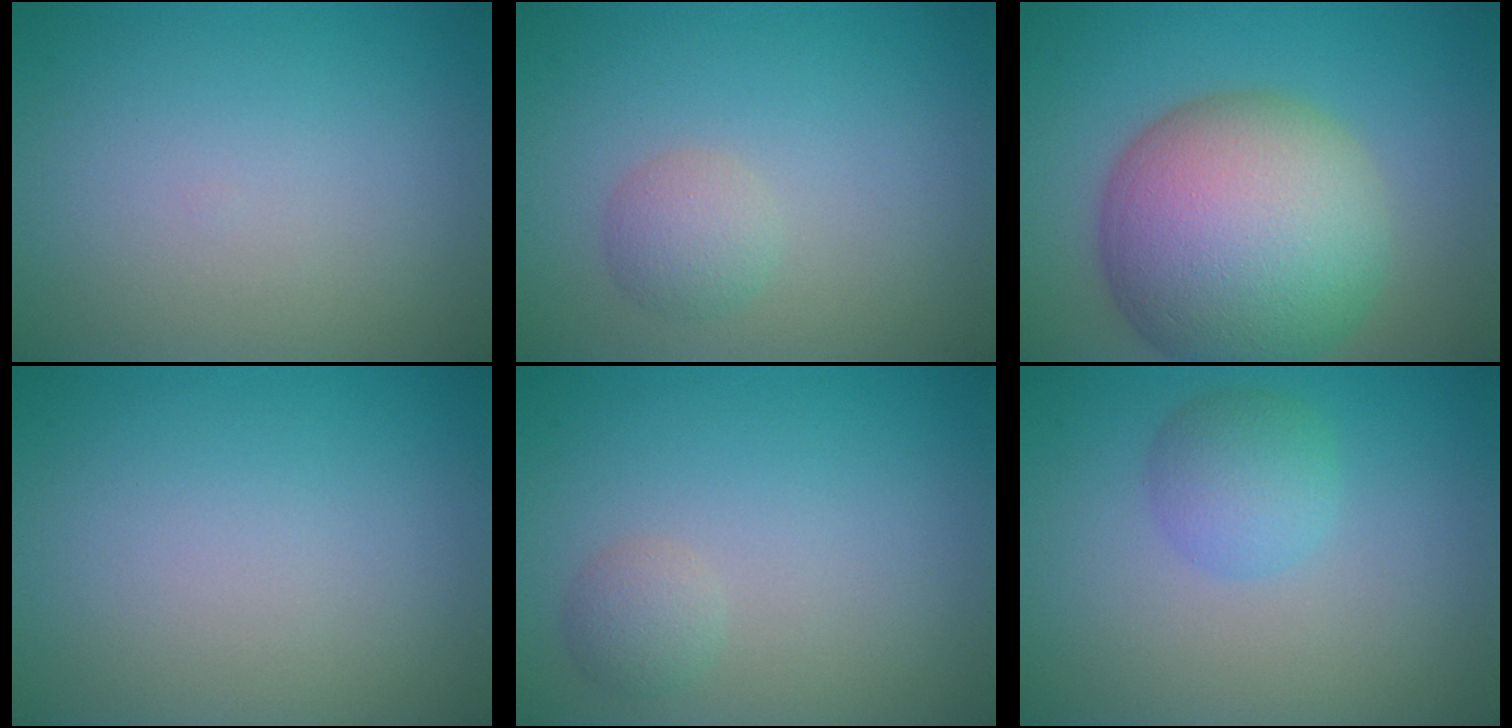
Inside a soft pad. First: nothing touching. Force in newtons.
{"total": 2.0, "press": 2.0, "slide": 0.1}
{"total": 14.2, "press": 14.2, "slide": 0.5}
{"total": 0.0}
{"total": 1.5, "press": 1.5, "slide": 0.1}
{"total": 2.7, "press": 2.7, "slide": 0.1}